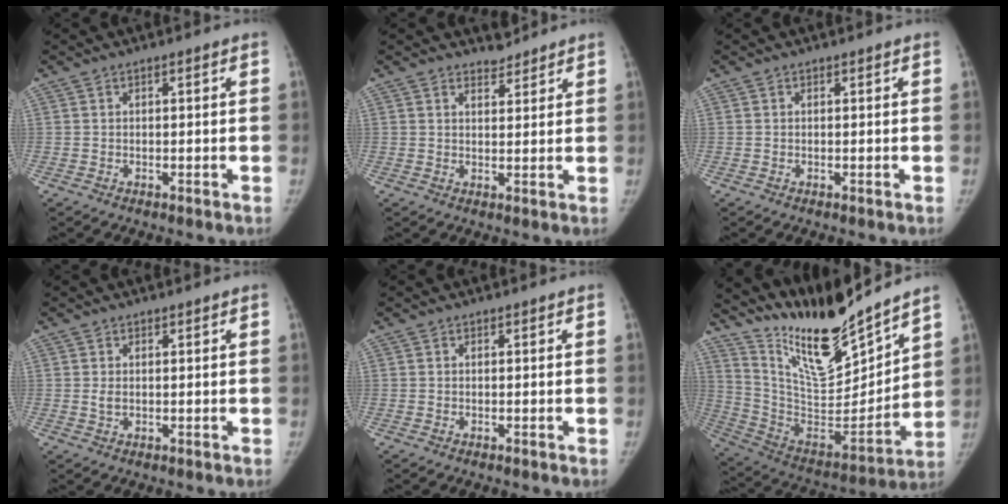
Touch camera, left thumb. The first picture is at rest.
{"total": 2.6, "force": [2.4, 0.9, -0.2], "torque": [0.020, -0.022, 0.034]}
{"total": 0.0}
{"total": 1.0, "force": [0.4, 0.8, 0.6], "torque": [-0.003, -0.006, 0.008]}
{"total": 0.0}
{"total": 20.4, "force": [17.9, 3.2, 9.3], "torque": [-0.117, -0.117, 0.323]}